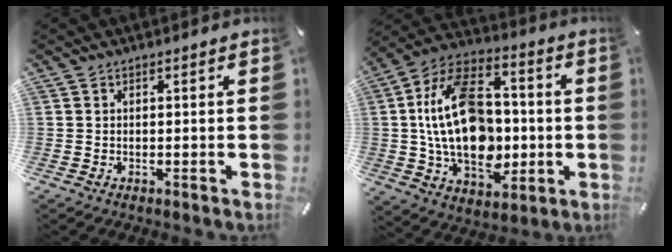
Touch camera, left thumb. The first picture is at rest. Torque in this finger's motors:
{"motor_torque": [1.77, 3.24, 1.49, -0.57, 0.90]}